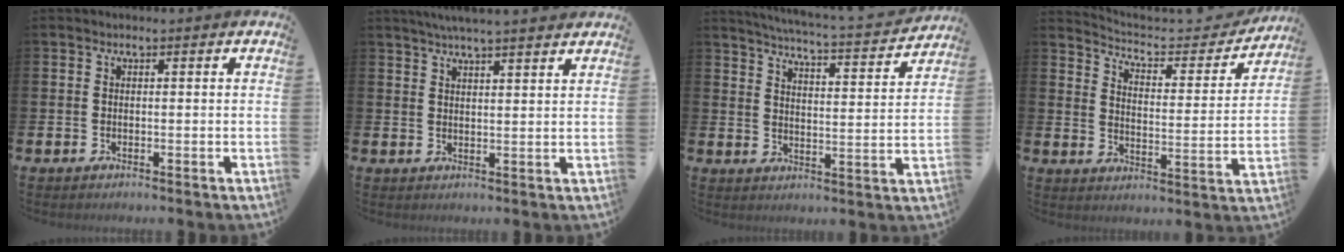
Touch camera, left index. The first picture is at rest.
{"total": 4.4, "force": [4.2, -0.4, 1.4], "torque": [-0.036, -0.010, 0.075]}
{"total": 4.7, "force": [4.5, -0.2, 1.3], "torque": [-0.041, -0.042, 0.070]}
{"total": 5.1, "force": [4.7, 1.4, 1.1], "torque": [-0.046, -0.039, 0.073]}